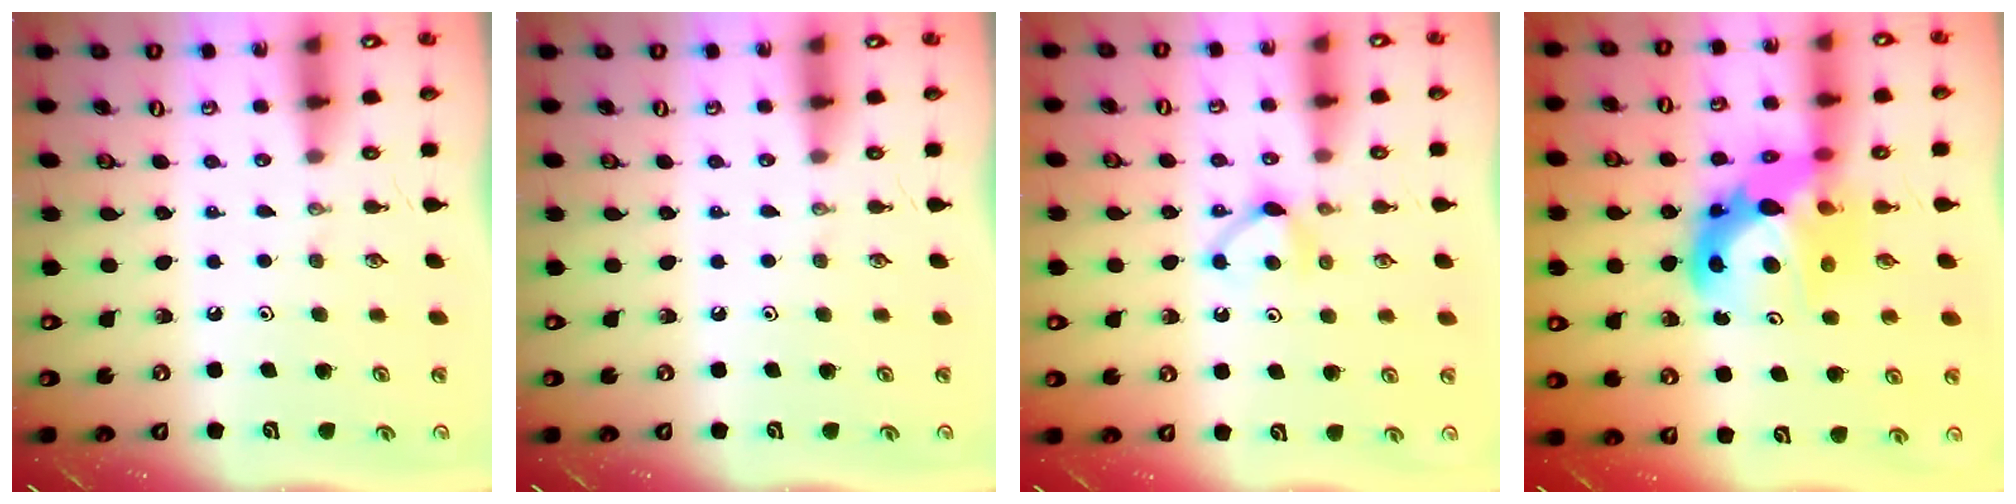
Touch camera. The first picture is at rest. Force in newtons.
{"total": 0.0}
{"total": 5.8, "press": 5.8, "slide": 0.8}
{"total": 13.7, "press": 13.6, "slide": 1.1}